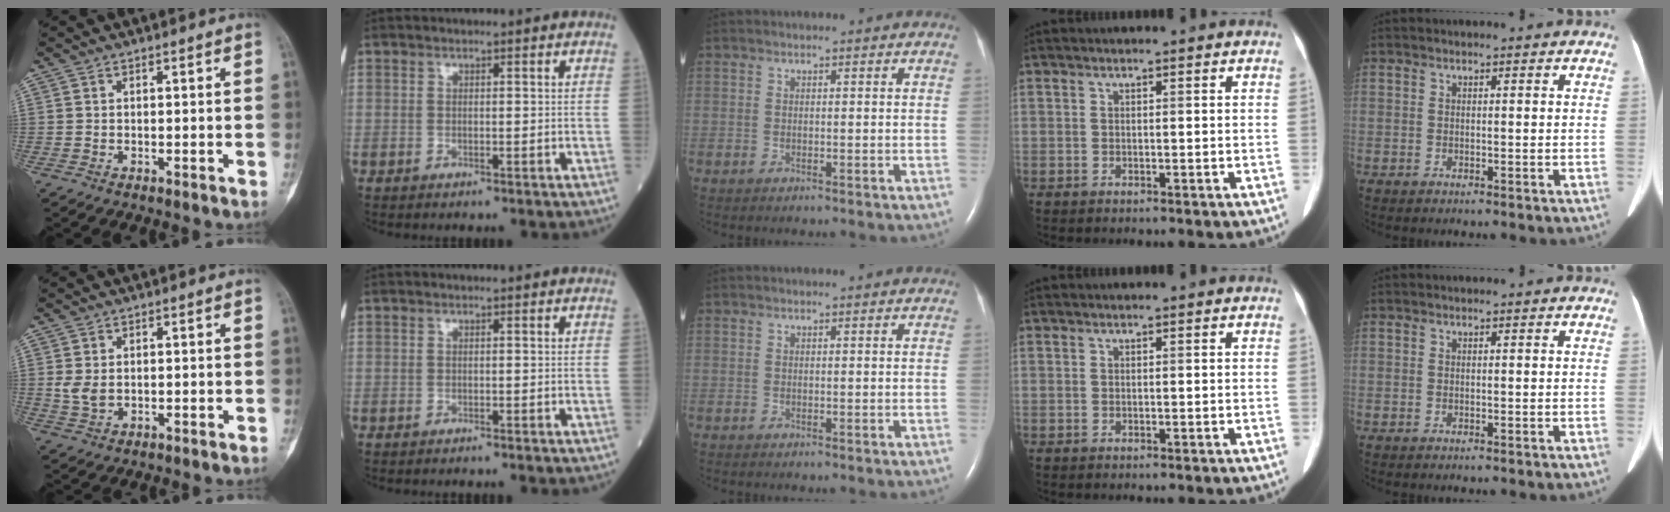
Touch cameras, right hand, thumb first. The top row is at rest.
{"thumb": {"total": 3.1, "force": [0.1, 2.1, 2.3], "torque": [-0.045, -0.002, 0.005]}, "index": {"total": 0.8, "force": [-0.8, 0.0, 0.2], "torque": [-0.002, 0.000, -0.012]}}